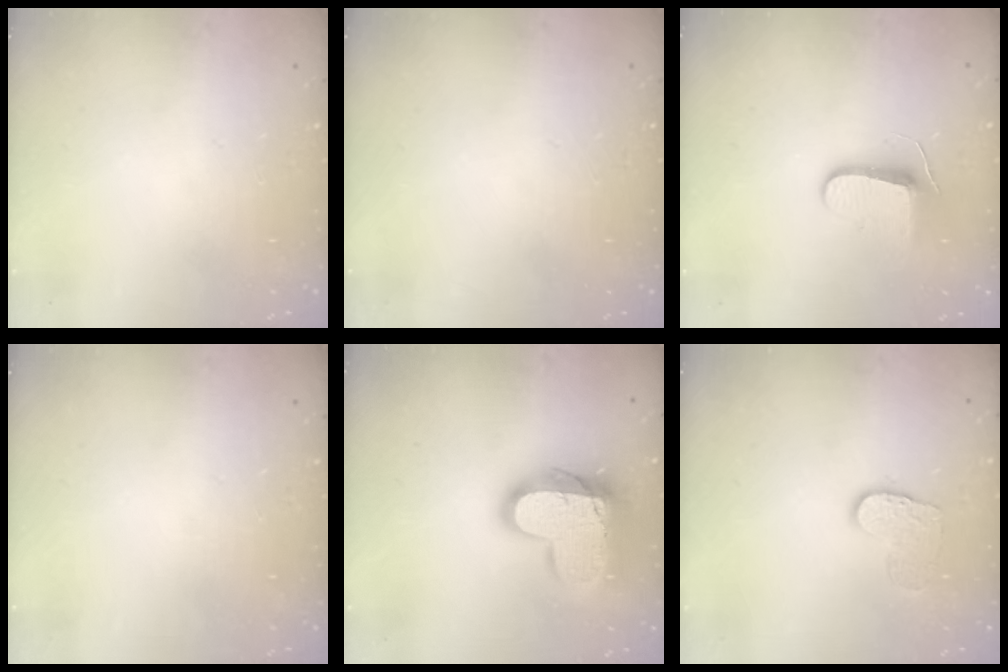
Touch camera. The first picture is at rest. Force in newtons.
{"total": 0.0}
{"total": 9.4, "press": 9.3, "slide": 0.9}
{"total": 0.0}
{"total": 17.8, "press": 17.8, "slide": 1.3}
{"total": 8.8, "press": 8.8, "slide": 0.7}